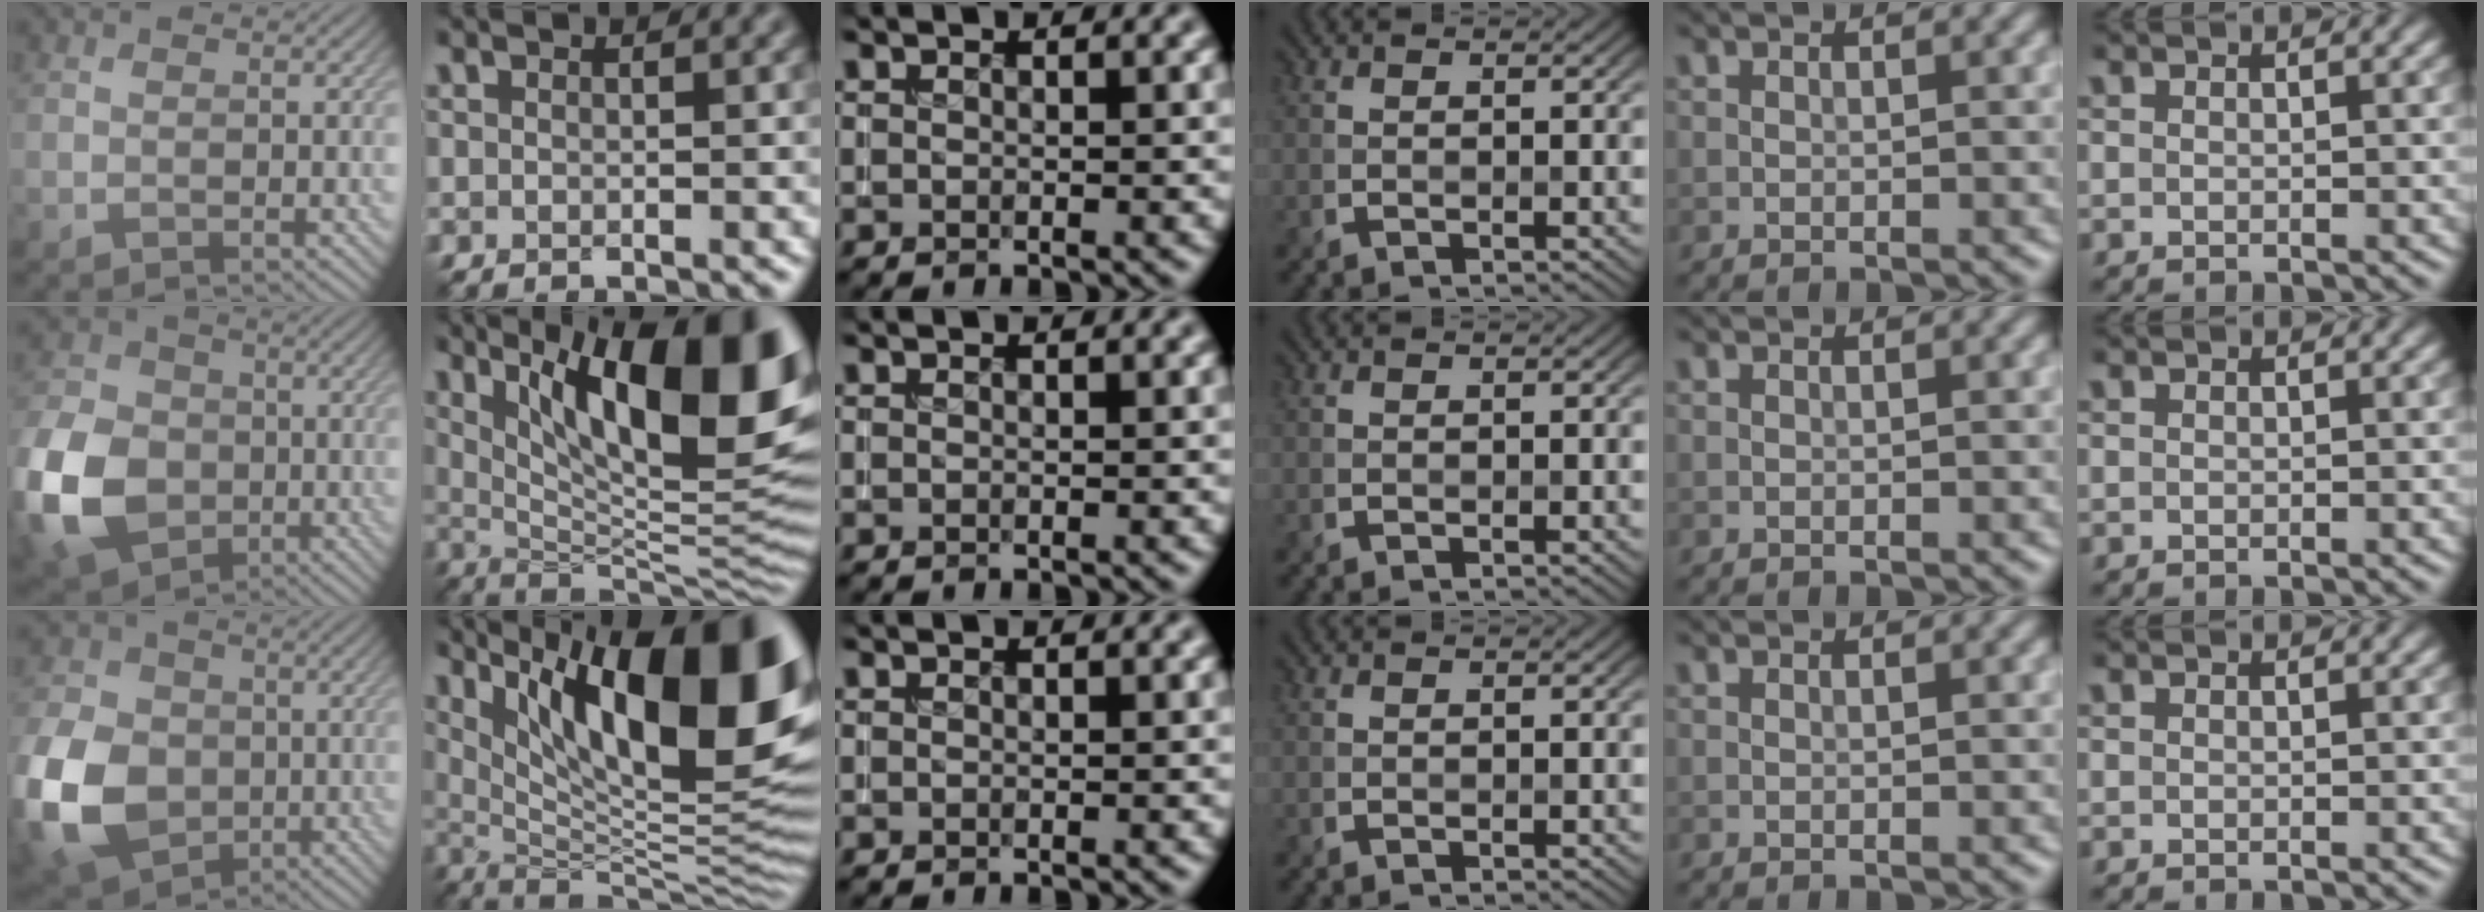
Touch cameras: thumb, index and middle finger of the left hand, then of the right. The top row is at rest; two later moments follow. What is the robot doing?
{"motion": "insert", "object": "coin"}